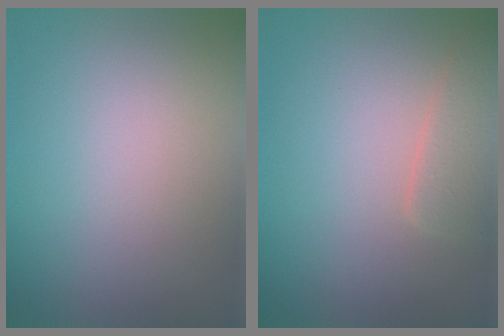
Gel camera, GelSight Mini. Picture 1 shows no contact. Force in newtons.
{"total": 2.2, "press": 2.2, "slide": 0.1}